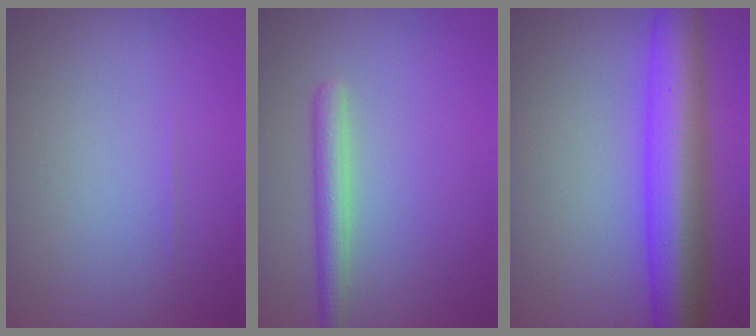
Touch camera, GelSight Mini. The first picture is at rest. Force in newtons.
{"total": 2.6, "press": 2.6, "slide": 0.1}
{"total": 8.7, "press": 8.7, "slide": 0.3}